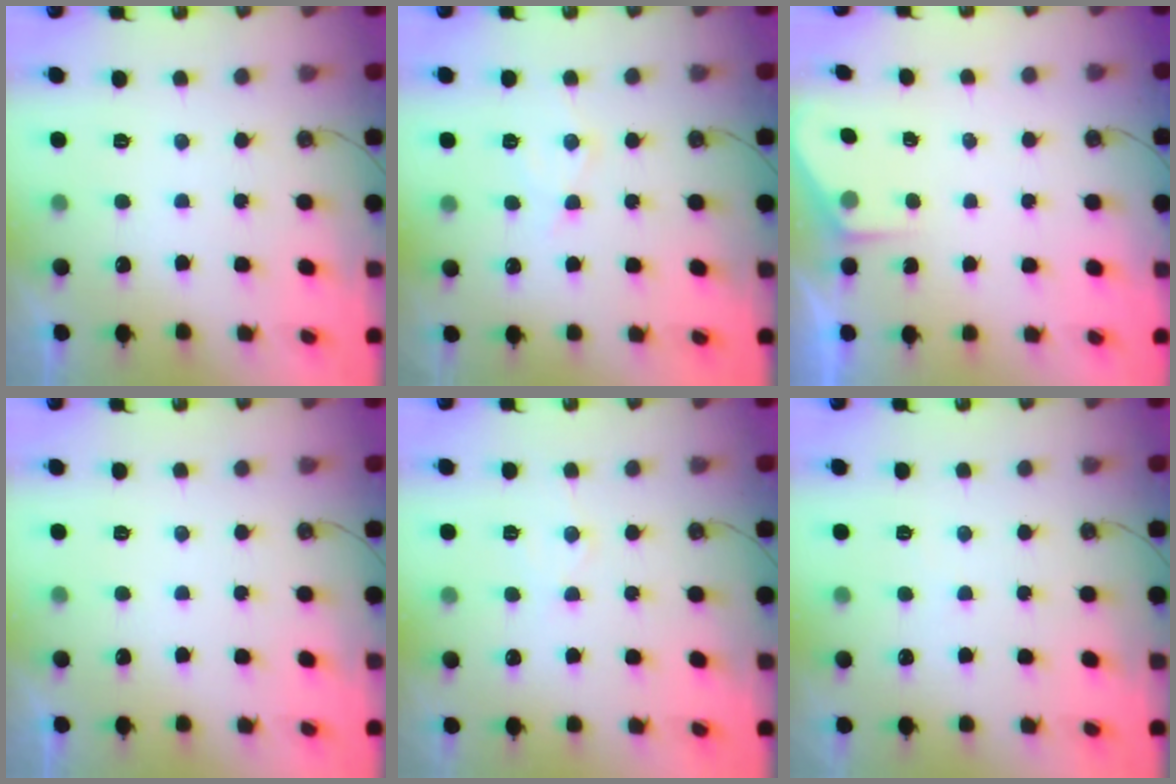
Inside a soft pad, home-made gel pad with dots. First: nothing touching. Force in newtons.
{"total": 7.6, "press": 7.6, "slide": 0.6}
{"total": 2.2, "press": 2.2, "slide": 0.3}
{"total": 0.0}
{"total": 6.5, "press": 6.5, "slide": 0.8}
{"total": 2.7, "press": 2.7, "slide": 0.4}